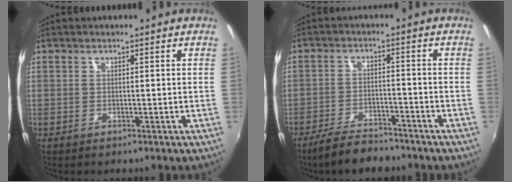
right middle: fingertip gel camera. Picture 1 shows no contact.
{"total": 8.0, "force": [-6.7, 2.4, 3.6], "torque": [-0.089, -0.008, -0.113]}